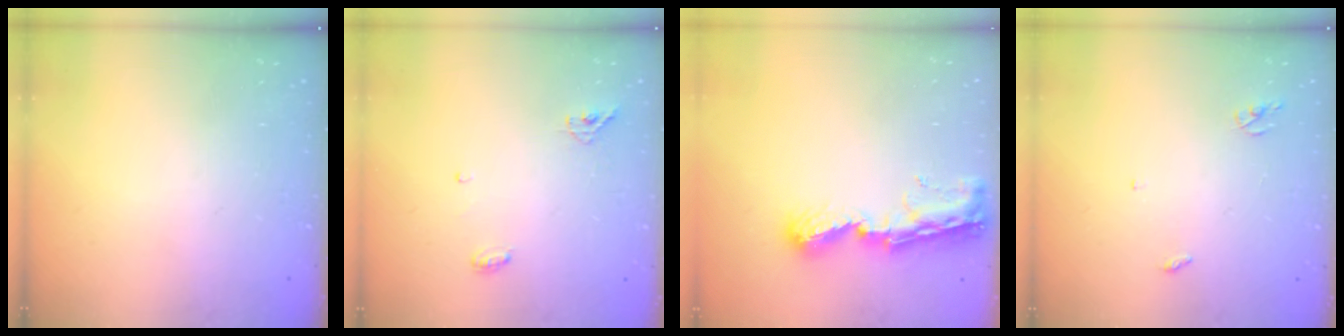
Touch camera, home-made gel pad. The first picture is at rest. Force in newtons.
{"total": 5.1, "press": 5.0, "slide": 1.1}
{"total": 9.3, "press": 9.3, "slide": 1.0}
{"total": 2.6, "press": 2.6, "slide": 0.2}